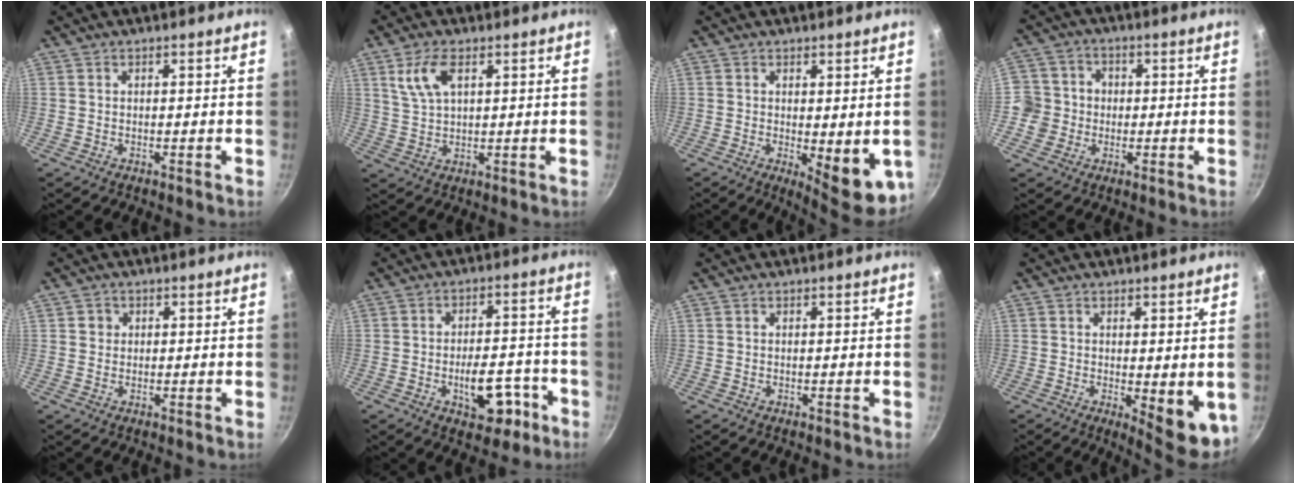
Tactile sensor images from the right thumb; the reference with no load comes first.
{"total": 6.5, "force": [2.8, 3.0, 5.0], "torque": [-0.104, -0.005, 0.062]}
{"total": 9.9, "force": [-2.4, 3.6, 8.9], "torque": [-0.103, -0.022, -0.020]}
{"total": 7.4, "force": [-0.9, 7.3, 1.3], "torque": [0.007, 0.020, -0.021]}
{"total": 1.8, "force": [0.4, 1.7, 0.4], "torque": [0.003, 0.001, 0.003]}
{"total": 9.9, "force": [-4.2, 5.4, 7.1], "torque": [-0.087, 0.038, -0.055]}
{"total": 0.0}
{"total": 8.1, "force": [-1.7, 2.8, 7.5], "torque": [-0.091, -0.022, -0.014]}